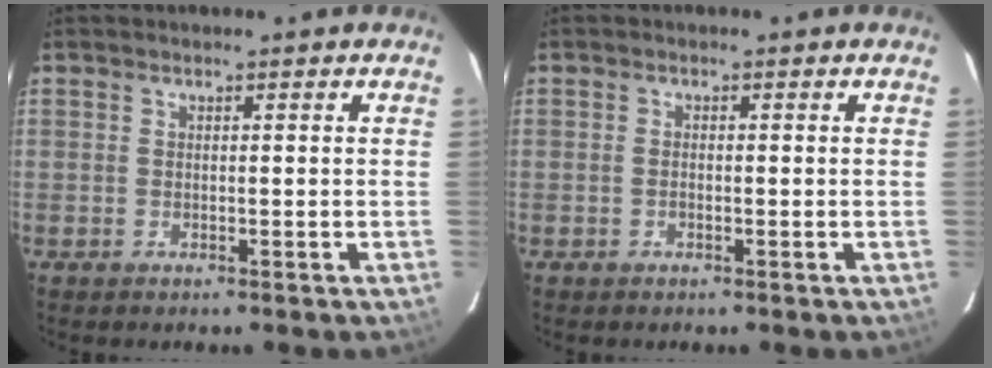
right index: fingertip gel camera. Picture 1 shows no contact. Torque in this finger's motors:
{"motor_torque": [-0.28, 0.02, 0.00, 0.00]}